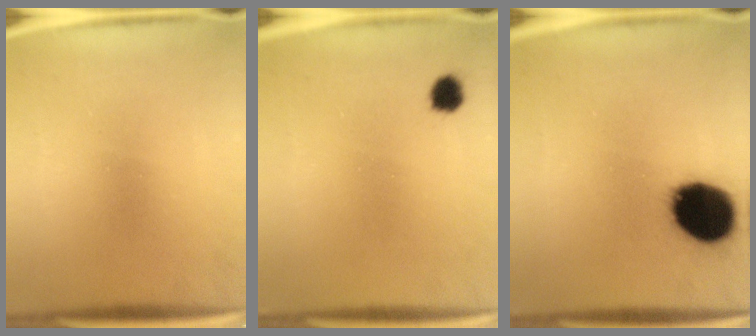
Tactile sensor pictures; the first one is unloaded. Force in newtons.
{"total": 2.8}
{"total": 19.1}